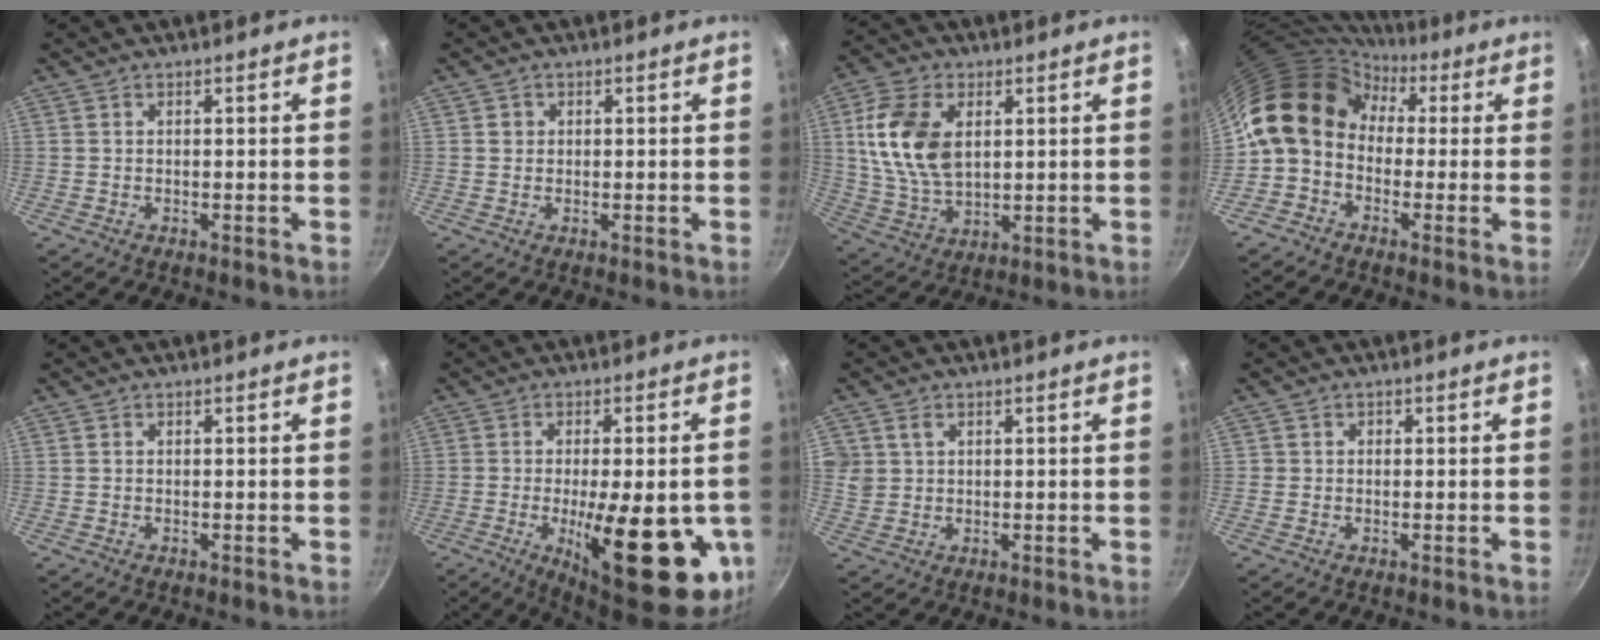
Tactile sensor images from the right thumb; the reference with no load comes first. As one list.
[{"total": 1.3, "force": [0.2, 1.2, 0.3], "torque": [-0.001, 0.002, 0.002]}, {"total": 14.3, "force": [3.3, 8.9, 10.7], "torque": [-0.195, -0.011, 0.070]}, {"total": 12.5, "force": [1.4, 9.9, 7.5], "torque": [-0.102, 0.030, -0.002]}, {"total": 0.0}, {"total": 23.4, "force": [-6.1, 8.1, 21.1], "torque": [-0.261, -0.011, -0.071]}, {"total": 3.6, "force": [1.4, 3.1, 1.3], "torque": [-0.012, 0.000, 0.031]}, {"total": 1.0, "force": [0.0, 1.0, 0.2], "torque": [0.006, 0.001, -0.003]}]